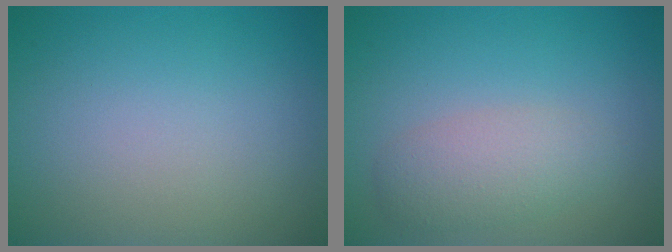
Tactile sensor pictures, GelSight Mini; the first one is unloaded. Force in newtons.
{"total": 2.9, "press": 2.9, "slide": 0.1}